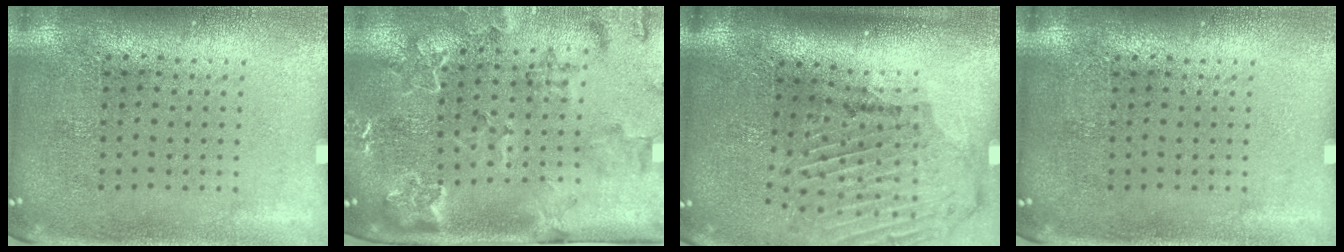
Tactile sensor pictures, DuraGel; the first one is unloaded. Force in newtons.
{"total": 2.3, "press": 2.3, "slide": 0.1}
{"total": 2.1, "press": 1.9, "slide": 0.8}
{"total": 0.0}